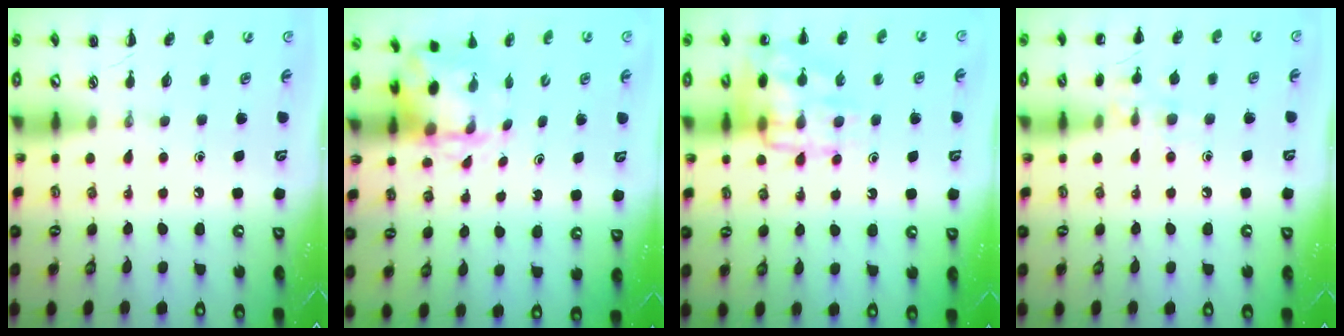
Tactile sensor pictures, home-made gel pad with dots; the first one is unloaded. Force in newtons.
{"total": 4.0, "press": 3.9, "slide": 0.7}
{"total": 14.3, "press": 14.2, "slide": 1.9}
{"total": 8.6, "press": 8.3, "slide": 2.1}